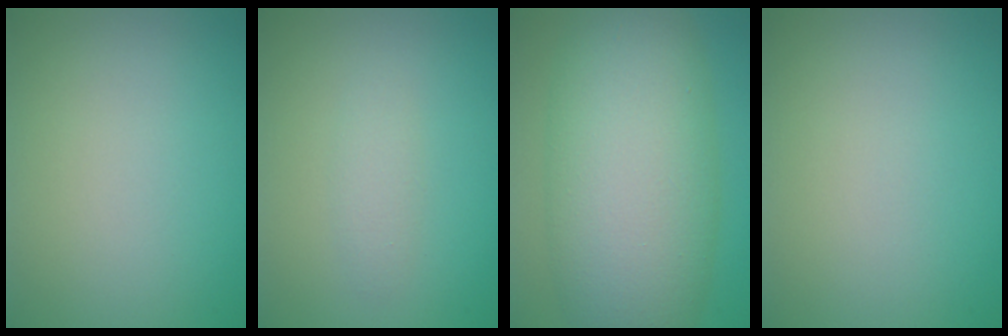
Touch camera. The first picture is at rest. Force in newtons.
{"total": 1.3, "press": 1.3, "slide": 0.0}
{"total": 12.5, "press": 12.5, "slide": 0.5}
{"total": 0.0}